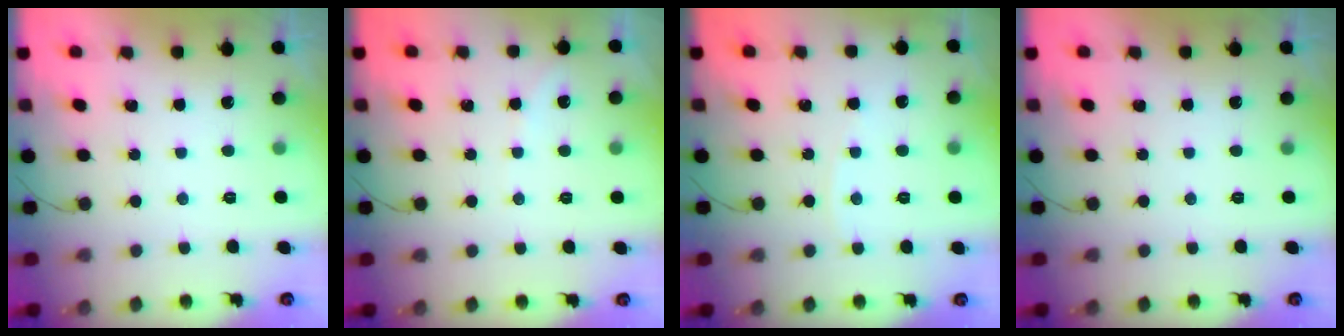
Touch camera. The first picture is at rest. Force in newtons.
{"total": 2.4, "press": 2.4, "slide": 0.4}
{"total": 1.6, "press": 1.6, "slide": 0.2}
{"total": 0.0}